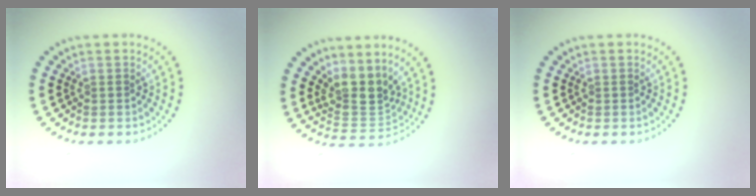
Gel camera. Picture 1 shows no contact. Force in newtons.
{"total": 3.8, "press": 2.8, "slide": 2.5}
{"total": 0.0}